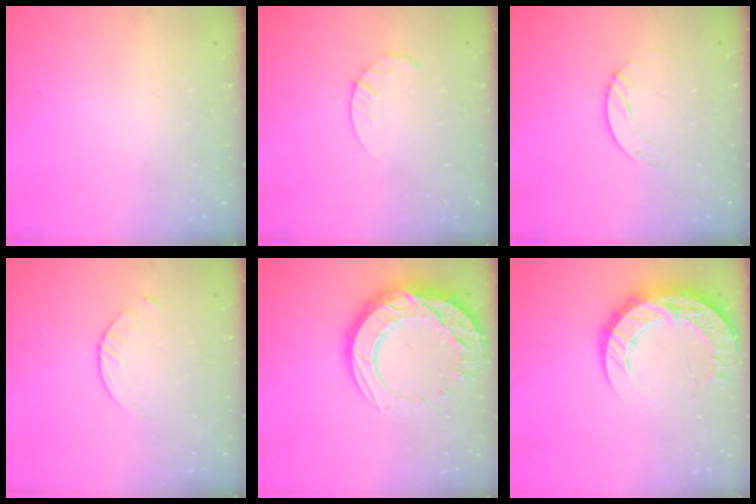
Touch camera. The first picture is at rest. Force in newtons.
{"total": 3.0, "press": 2.9, "slide": 0.5}
{"total": 3.0, "press": 3.0, "slide": 0.2}
{"total": 2.8, "press": 2.7, "slide": 0.3}
{"total": 18.6, "press": 18.6, "slide": 1.4}
{"total": 15.4, "press": 15.4, "slide": 1.1}